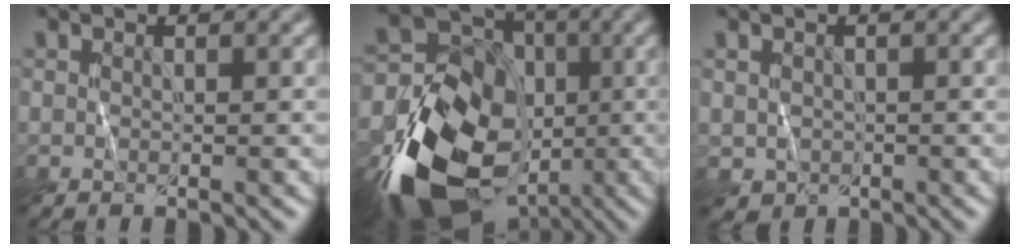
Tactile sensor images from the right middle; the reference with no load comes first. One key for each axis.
{"total": 17.5, "fx": -7.6, "fy": 13.0, "fz": 9.0, "tx": -0.168, "ty": -0.040, "tz": -0.114}
{"total": 1.2, "fx": -0.2, "fy": 1.2, "fz": 0.3, "tx": -0.004, "ty": -0.008, "tz": -0.002}